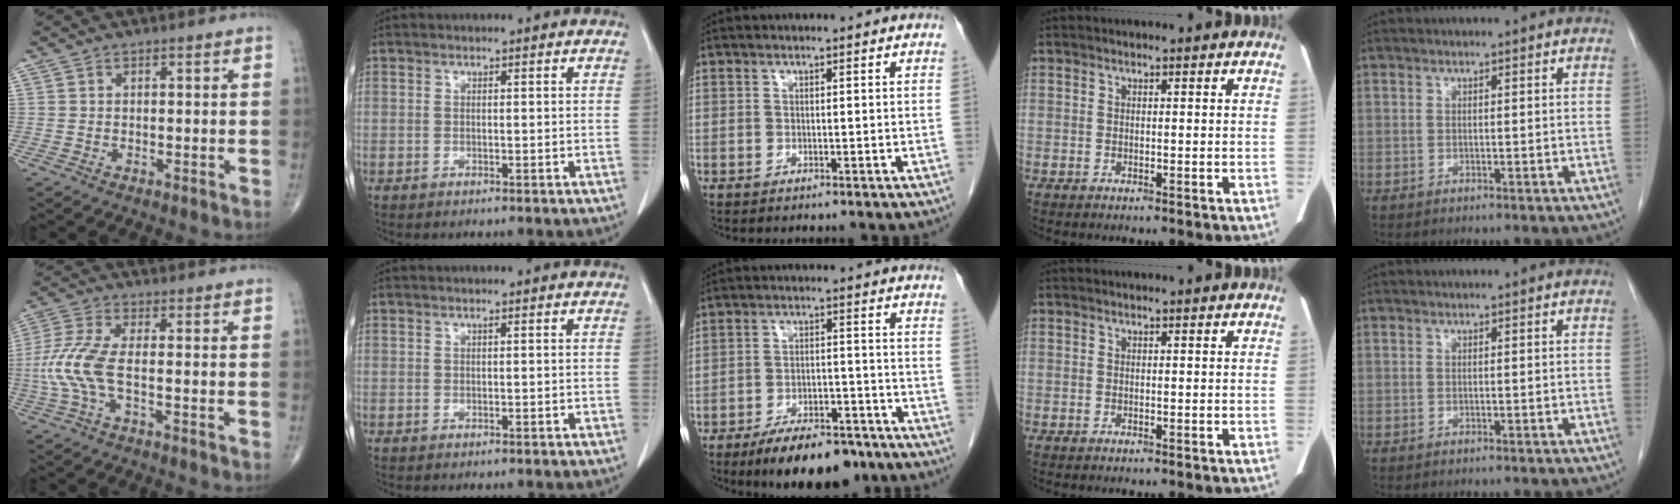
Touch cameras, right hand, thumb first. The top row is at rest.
{"thumb": {"total": 8.5, "force": [-1.6, 2.7, 7.9], "torque": [-0.212, 0.015, -0.039]}, "middle": {"total": 11.4, "force": [-8.7, 4.0, 6.3], "torque": [-0.090, -0.002, -0.137]}}